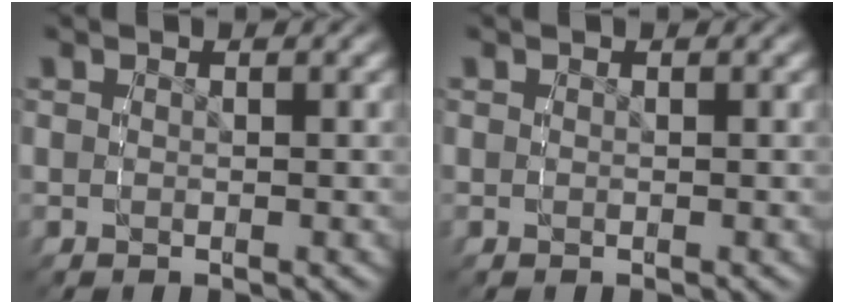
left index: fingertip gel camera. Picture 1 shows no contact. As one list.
[{"total": 0.0}]